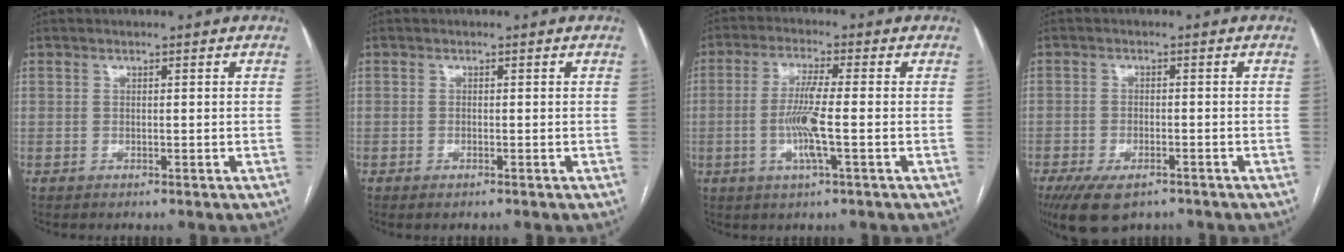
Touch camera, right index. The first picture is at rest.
{"total": 0.8, "force": [-0.6, 0.1, 0.5], "torque": [-0.010, -0.001, -0.008]}
{"total": 7.1, "force": [-1.3, -0.1, 7.0], "torque": [-0.140, -0.005, -0.028]}
{"total": 7.7, "force": [-5.3, 3.2, 4.5], "torque": [-0.081, -0.010, -0.088]}